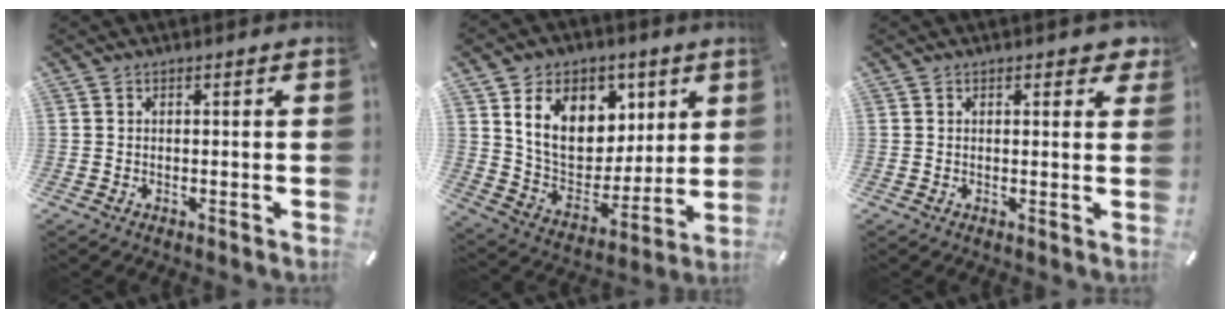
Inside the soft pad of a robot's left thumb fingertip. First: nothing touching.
{"total": 16.2, "force": [6.9, 12.3, 7.9], "torque": [-0.131, -0.024, 0.134]}
{"total": 2.1, "force": [1.4, 0.9, 1.3], "torque": [-0.013, -0.003, 0.022]}